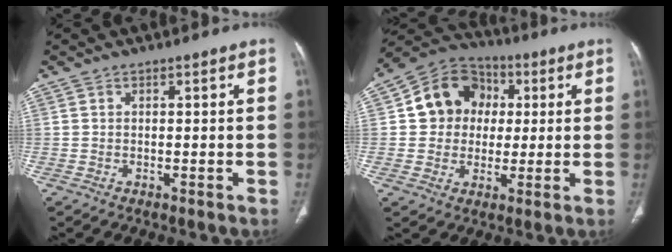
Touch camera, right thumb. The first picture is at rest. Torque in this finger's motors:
{"motor_torque": [0.24, 0.30, -0.09, 0.15, 0.09]}